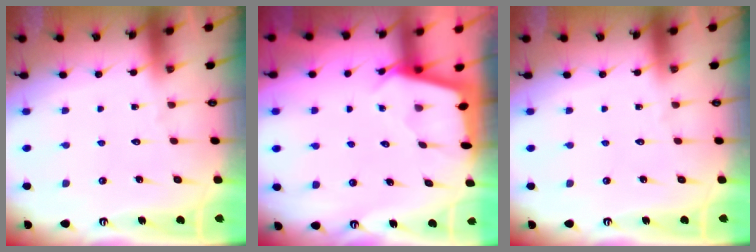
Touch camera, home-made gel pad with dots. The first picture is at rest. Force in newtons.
{"total": 2.4, "press": 2.4, "slide": 0.3}
{"total": 0.0}